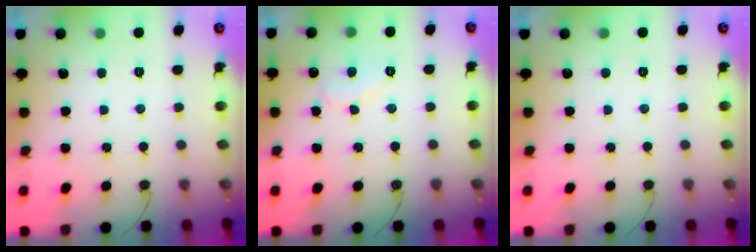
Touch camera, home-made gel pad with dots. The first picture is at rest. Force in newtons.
{"total": 6.9, "press": 6.9, "slide": 0.2}
{"total": 1.8, "press": 1.8, "slide": 0.0}